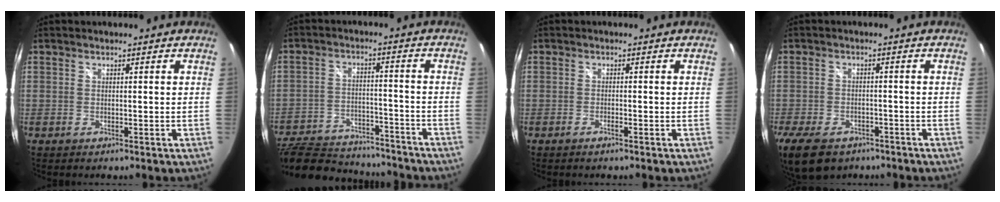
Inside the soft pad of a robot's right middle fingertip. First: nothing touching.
{"total": 22.3, "force": [-18.3, 8.8, 9.2], "torque": [-0.207, -0.004, -0.261]}
{"total": 1.7, "force": [-1.4, 0.1, 0.8], "torque": [-0.024, 0.001, -0.029]}
{"total": 11.7, "force": [-7.9, 6.4, 5.9], "torque": [-0.148, -0.025, -0.134]}